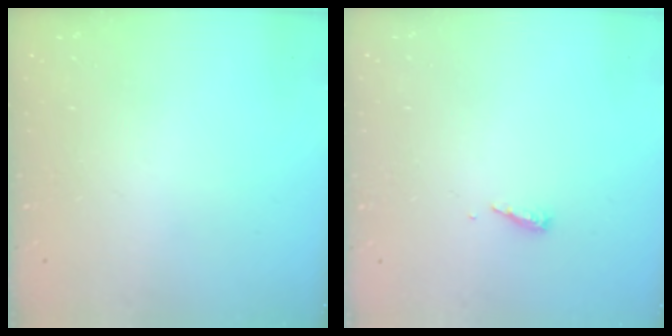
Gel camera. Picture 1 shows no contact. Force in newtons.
{"total": 4.7, "press": 4.6, "slide": 0.4}